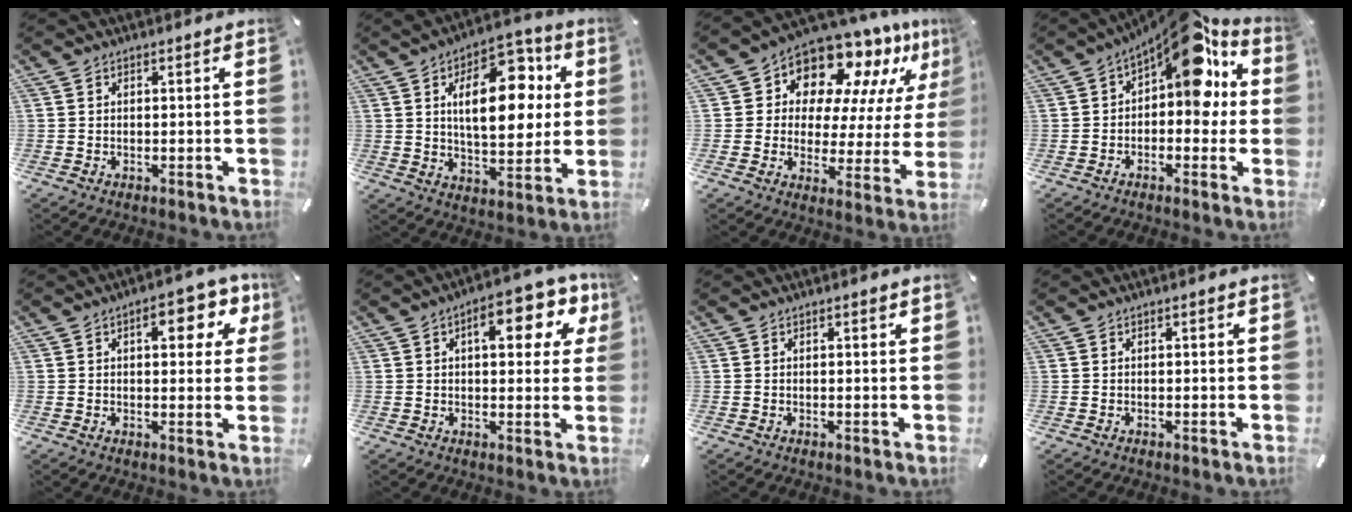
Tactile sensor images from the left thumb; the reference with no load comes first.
{"total": 18.5, "force": [4.9, 10.4, 14.5], "torque": [-0.198, -0.008, 0.078]}
{"total": 13.6, "force": [11.4, 6.3, 3.8], "torque": [-0.069, -0.112, 0.194]}
{"total": 15.6, "force": [8.0, 7.6, 11.0], "torque": [-0.155, -0.059, 0.137]}
{"total": 10.2, "force": [3.6, 5.0, 8.1], "torque": [-0.096, -0.008, 0.052]}
{"total": 12.7, "force": [4.8, 5.8, 10.2], "torque": [-0.126, -0.015, 0.073]}
{"total": 1.0, "force": [0.3, 0.5, 0.8], "torque": [-0.008, 0.002, 0.002]}
{"total": 0.7, "force": [0.0, 0.4, 0.5], "torque": [-0.009, 0.003, -0.002]}